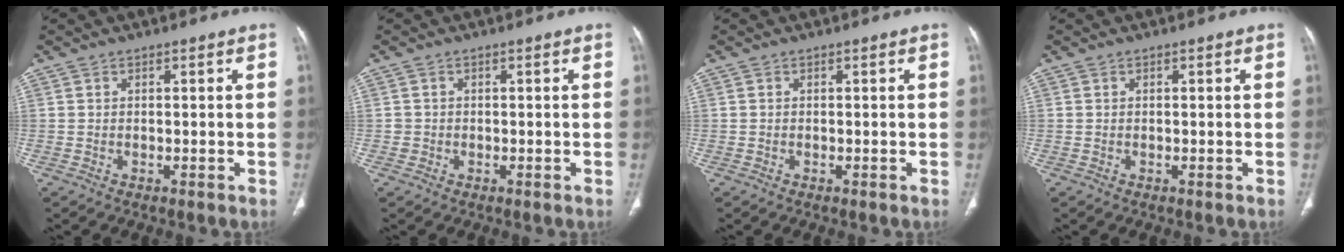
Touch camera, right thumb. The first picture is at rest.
{"total": 1.0, "force": [-0.2, 1.0, 0.0], "torque": [0.004, 0.006, -0.004]}
{"total": 0.0}
{"total": 0.0}